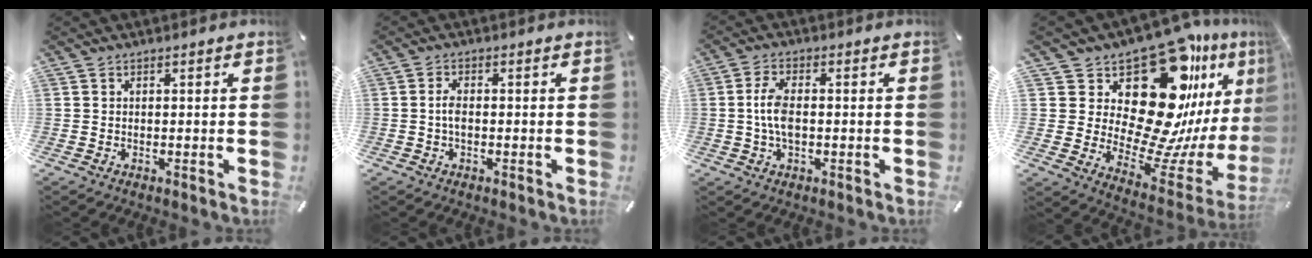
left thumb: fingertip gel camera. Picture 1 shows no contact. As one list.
[{"total": 2.4, "force": [-0.4, 1.1, 2.1], "torque": [-0.049, 0.000, -0.011]}, {"total": 5.9, "force": [-0.4, 2.8, 5.2], "torque": [-0.112, -0.001, -0.011]}, {"total": 27.1, "force": [13.8, 13.2, 19.2], "torque": [-0.279, -0.149, 0.249]}]